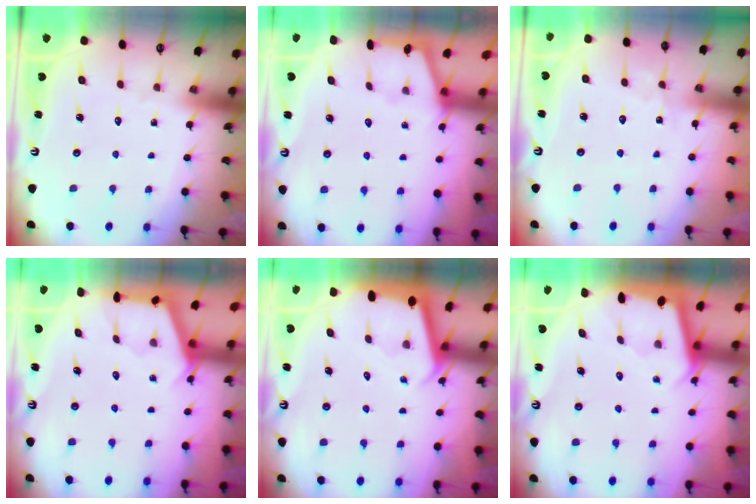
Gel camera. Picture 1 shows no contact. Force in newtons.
{"total": 1.4, "press": 1.3, "slide": 0.3}
{"total": 2.2, "press": 2.2, "slide": 0.3}
{"total": 2.9, "press": 2.8, "slide": 0.3}
{"total": 1.9, "press": 1.9, "slide": 0.1}
{"total": 1.9, "press": 1.9, "slide": 0.1}